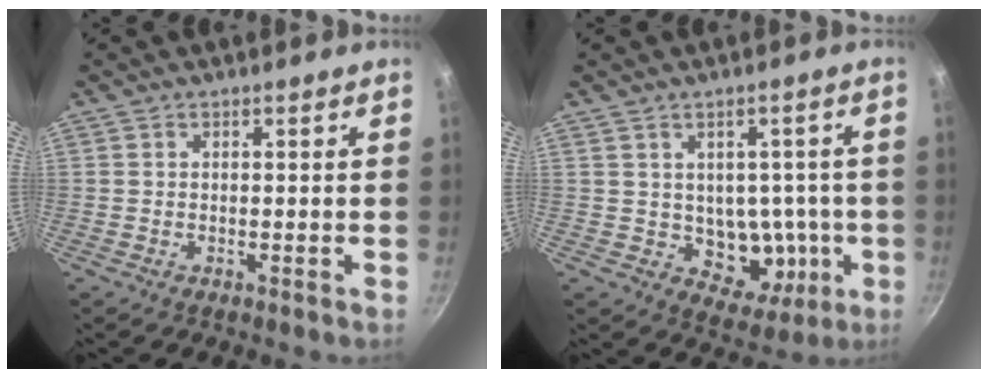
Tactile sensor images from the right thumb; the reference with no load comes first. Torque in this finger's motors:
{"motor_torque": [0.32, 0.44, 0.61, -0.19, 0.00]}